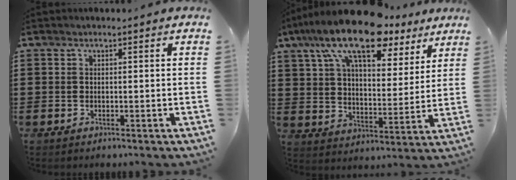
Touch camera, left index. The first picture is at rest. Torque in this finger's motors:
{"motor_torque": [2.14, 0.00, 1.05, 0.21]}